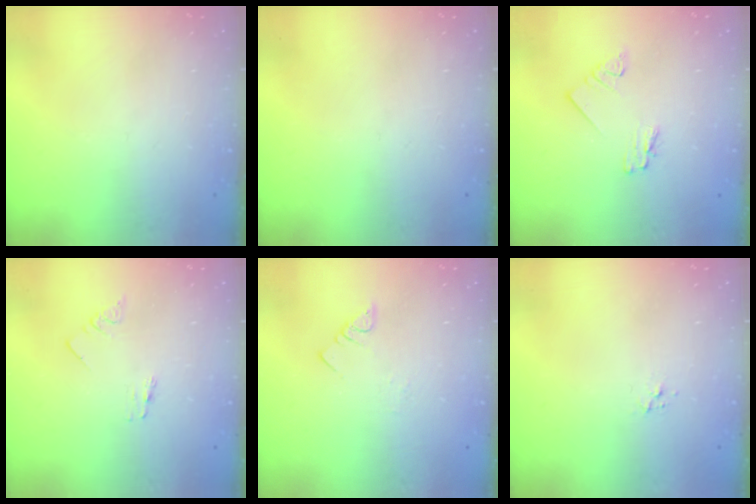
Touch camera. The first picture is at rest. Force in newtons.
{"total": 0.0}
{"total": 1.7, "press": 1.7, "slide": 0.0}
{"total": 0.0}
{"total": 2.5, "press": 2.5, "slide": 0.4}
{"total": 3.9, "press": 3.9, "slide": 0.3}